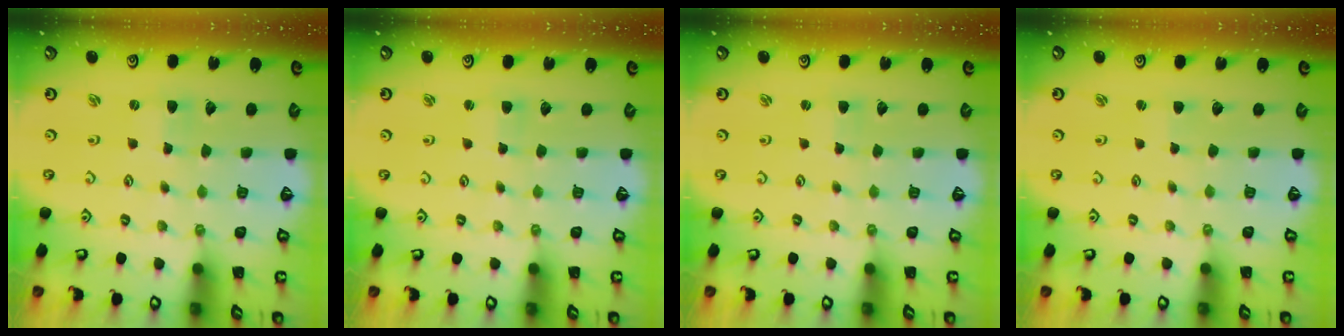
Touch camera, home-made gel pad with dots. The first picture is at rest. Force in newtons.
{"total": 2.7, "press": 2.7, "slide": 0.3}
{"total": 1.8, "press": 1.7, "slide": 0.3}
{"total": 1.1, "press": 1.1, "slide": 0.2}